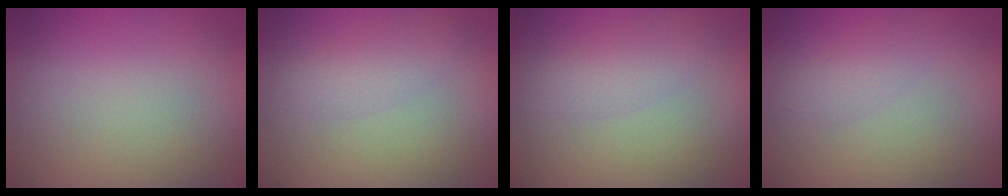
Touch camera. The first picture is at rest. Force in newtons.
{"total": 1.9, "press": 1.9, "slide": 0.1}
{"total": 1.9, "press": 1.9, "slide": 0.1}
{"total": 1.4, "press": 1.4, "slide": 0.0}